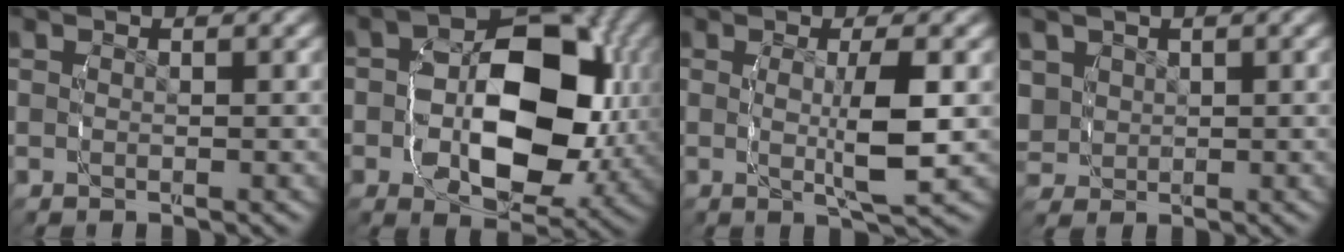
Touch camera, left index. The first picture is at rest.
{"total": 11.0, "force": [-0.6, 7.0, 8.5], "torque": [-0.122, 0.001, -0.020]}
{"total": 4.3, "force": [-0.1, 1.2, 4.1], "torque": [-0.068, -0.003, -0.006]}
{"total": 3.7, "force": [0.6, 3.4, 1.1], "torque": [-0.045, -0.010, 0.020]}